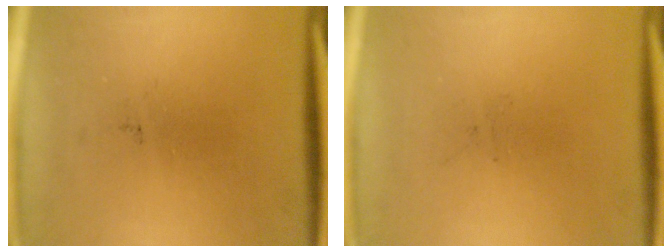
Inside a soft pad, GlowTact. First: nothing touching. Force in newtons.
{"total": 0.0}